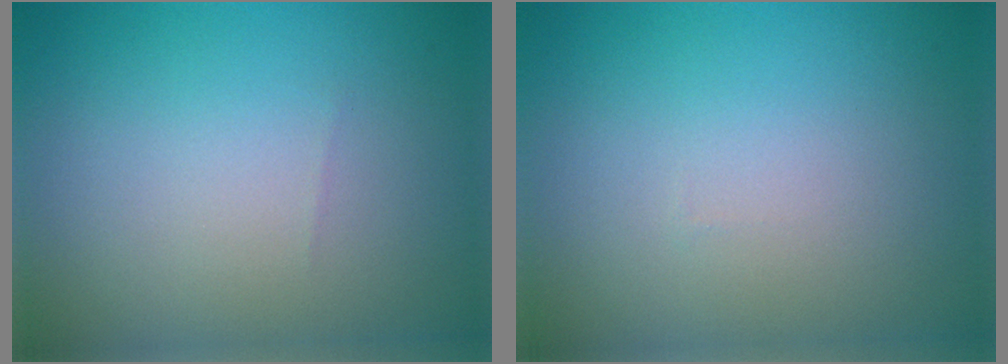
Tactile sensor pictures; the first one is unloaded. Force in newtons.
{"total": 0.0}